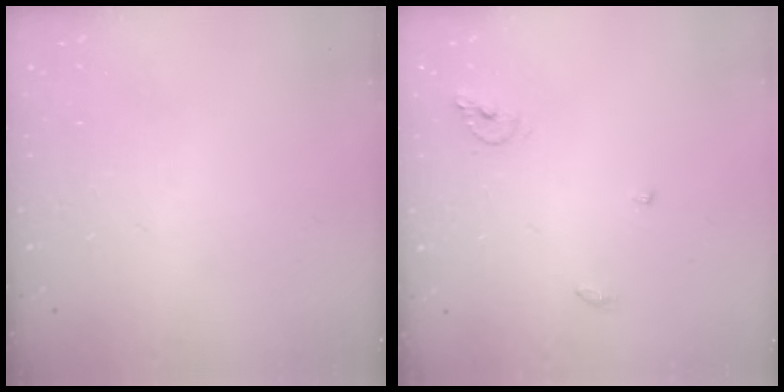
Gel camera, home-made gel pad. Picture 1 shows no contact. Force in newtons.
{"total": 6.2, "press": 6.2, "slide": 0.4}